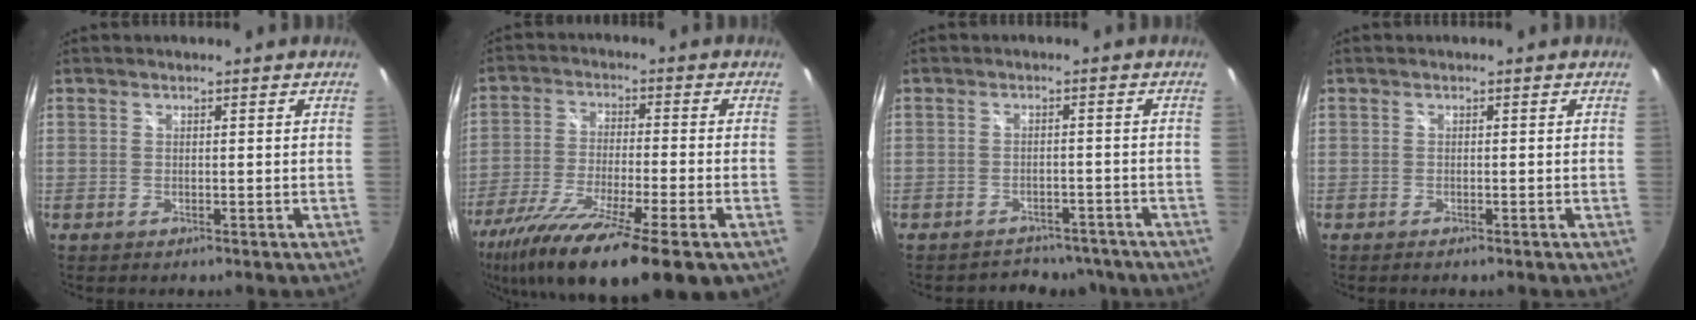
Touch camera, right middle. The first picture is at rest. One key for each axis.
{"total": 20.5, "fx": -13.7, "fy": 3.4, "fz": 14.8, "tx": -0.281, "ty": -0.066, "tz": -0.233}
{"total": 9.0, "fx": -7.6, "fy": 4.4, "fz": 2.0, "tx": -0.045, "ty": 0.009, "tz": -0.093}
{"total": 0.6, "fx": -0.6, "fy": 0.1, "fz": 0.3, "tx": -0.006, "ty": -0.001, "tz": -0.010}